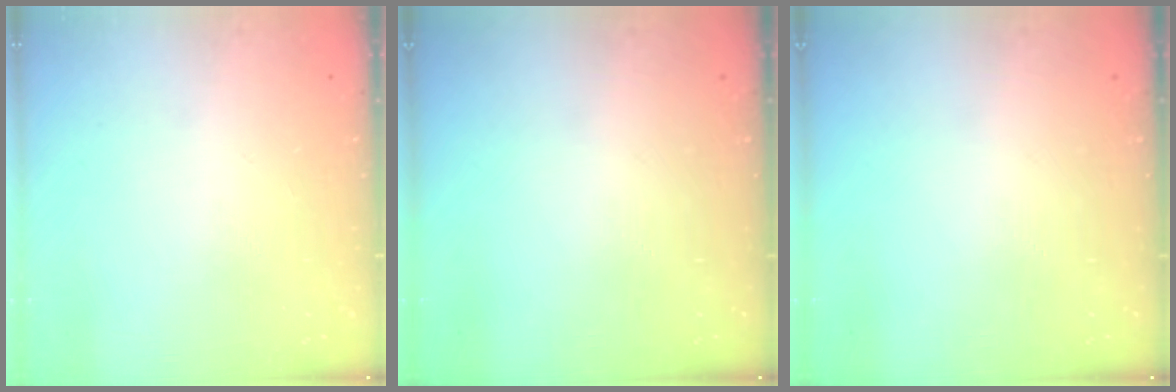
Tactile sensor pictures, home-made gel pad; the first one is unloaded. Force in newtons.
{"total": 0.0}
{"total": 0.0}